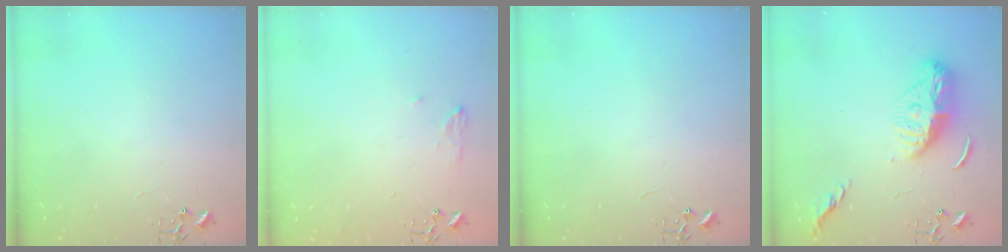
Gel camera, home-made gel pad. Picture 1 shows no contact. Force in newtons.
{"total": 7.0, "press": 7.0, "slide": 0.8}
{"total": 0.0}
{"total": 12.4, "press": 12.3, "slide": 0.8}